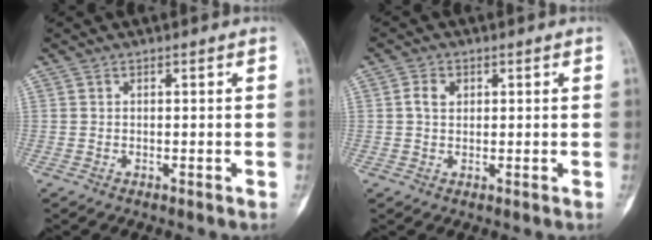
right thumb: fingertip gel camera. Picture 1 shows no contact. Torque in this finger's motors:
{"motor_torque": [0.52, 0.44, 0.13, -0.24, 0.00]}